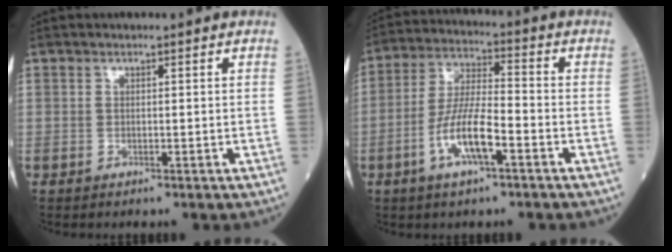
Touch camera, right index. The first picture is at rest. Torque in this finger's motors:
{"motor_torque": [1.08, -1.02, 0.70, 0.21]}